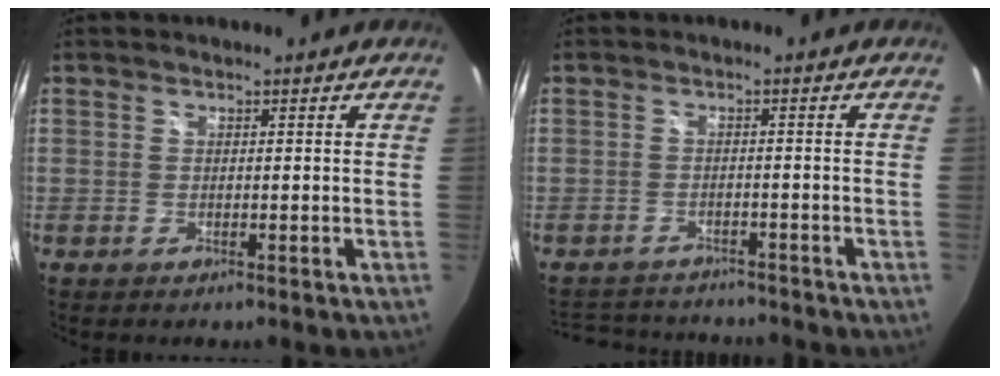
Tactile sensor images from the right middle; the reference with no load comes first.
{"total": 8.7, "force": [-8.0, 2.7, 2.1], "torque": [-0.060, 0.004, -0.119]}